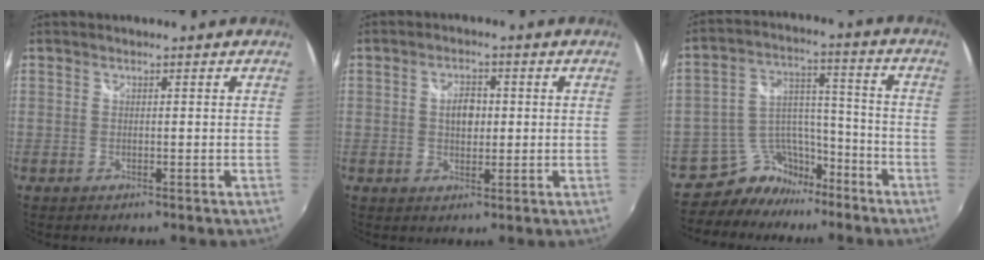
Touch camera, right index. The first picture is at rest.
{"total": 4.3, "force": [0.3, 2.7, 3.3], "torque": [-0.053, 0.007, 0.006]}
{"total": 10.3, "force": [-8.4, 5.7, 1.8], "torque": [-0.040, 0.053, -0.138]}